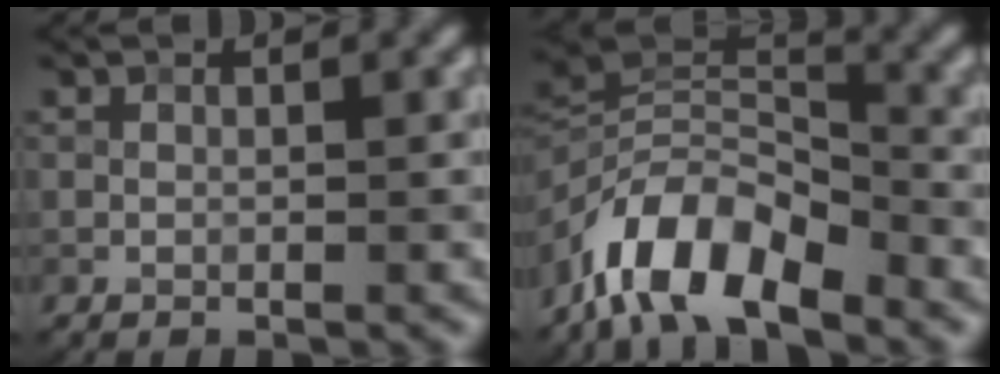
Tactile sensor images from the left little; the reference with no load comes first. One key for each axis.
{"total": 9.2, "fx": -6.4, "fy": 3.3, "fz": 5.8, "tx": -0.097, "ty": 0.014, "tz": -0.128}